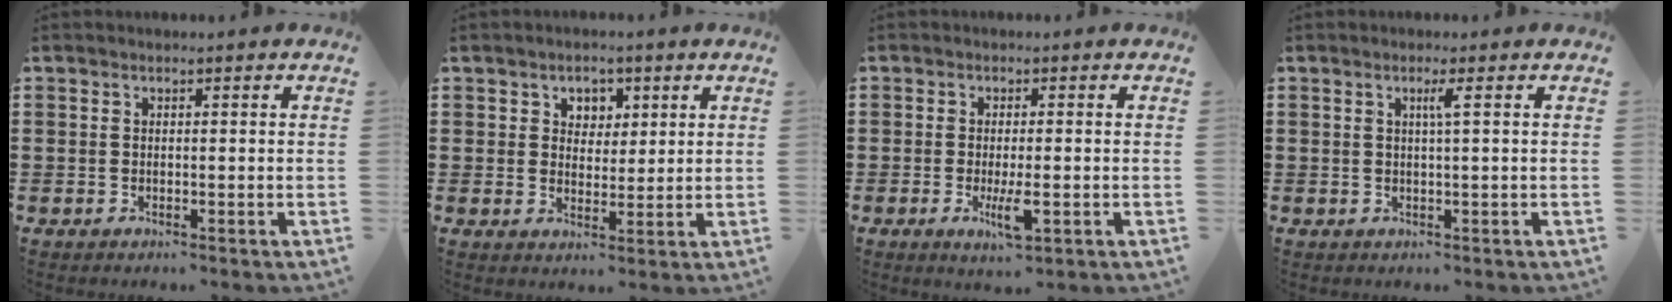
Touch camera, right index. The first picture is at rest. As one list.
[{"total": 3.1, "force": [1.5, 2.6, 0.7], "torque": [-0.028, 0.013, 0.025]}, {"total": 4.8, "force": [-1.5, 1.3, 4.3], "torque": [-0.089, -0.012, -0.029]}, {"total": 1.8, "force": [0.4, -0.3, 1.7], "torque": [-0.032, -0.003, 0.004]}]